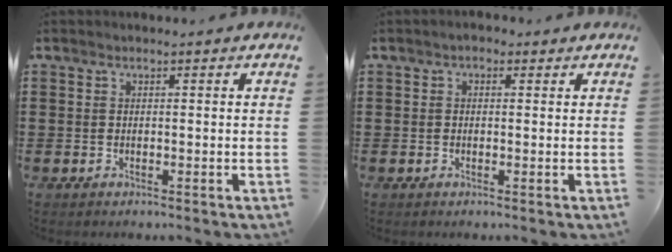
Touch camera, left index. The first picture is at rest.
{"total": 1.0, "force": [0.0, 0.8, 0.6], "torque": [-0.015, 0.006, -0.001]}